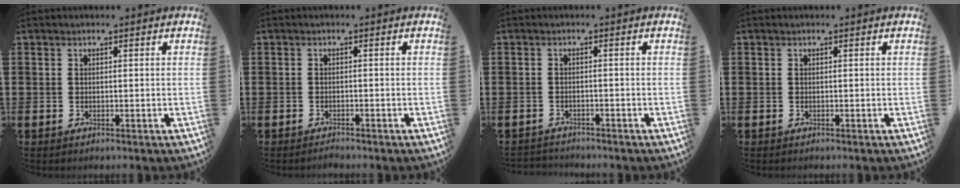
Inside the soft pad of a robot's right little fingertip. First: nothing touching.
{"total": 0.7, "force": [-0.7, 0.1, 0.1], "torque": [0.003, -0.006, -0.016]}
{"total": 1.3, "force": [-1.2, 0.1, -0.2], "torque": [0.000, 0.003, -0.028]}
{"total": 0.0}